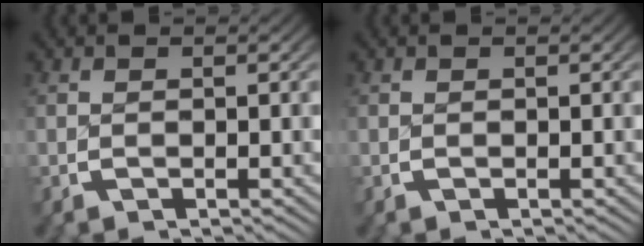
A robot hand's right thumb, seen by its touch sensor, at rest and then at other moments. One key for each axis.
{"total": 0.0}